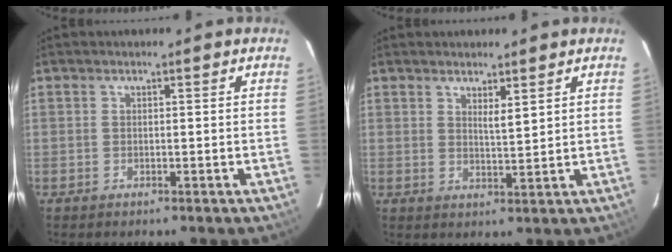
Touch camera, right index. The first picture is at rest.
{"total": 2.4, "force": [1.8, 0.2, 1.6], "torque": [-0.024, -0.003, 0.029]}